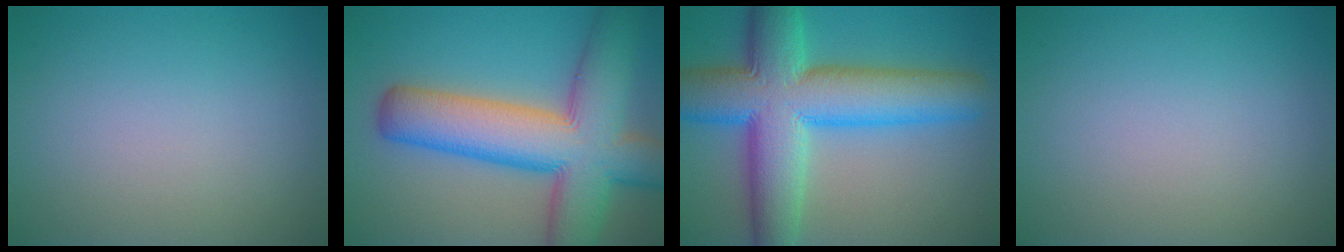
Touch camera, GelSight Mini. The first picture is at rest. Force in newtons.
{"total": 12.7, "press": 12.6, "slide": 0.7}
{"total": 12.6, "press": 12.6, "slide": 0.5}
{"total": 0.0}